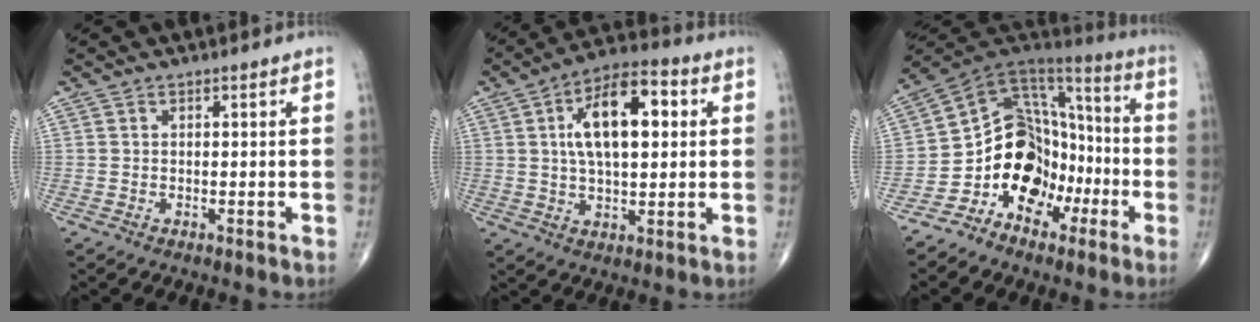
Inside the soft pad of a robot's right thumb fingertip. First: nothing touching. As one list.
[{"total": 14.9, "force": [3.2, 7.1, 12.7], "torque": [-0.196, 0.013, 0.047]}, {"total": 15.7, "force": [-7.0, 11.7, 7.7], "torque": [-0.075, 0.102, -0.129]}]